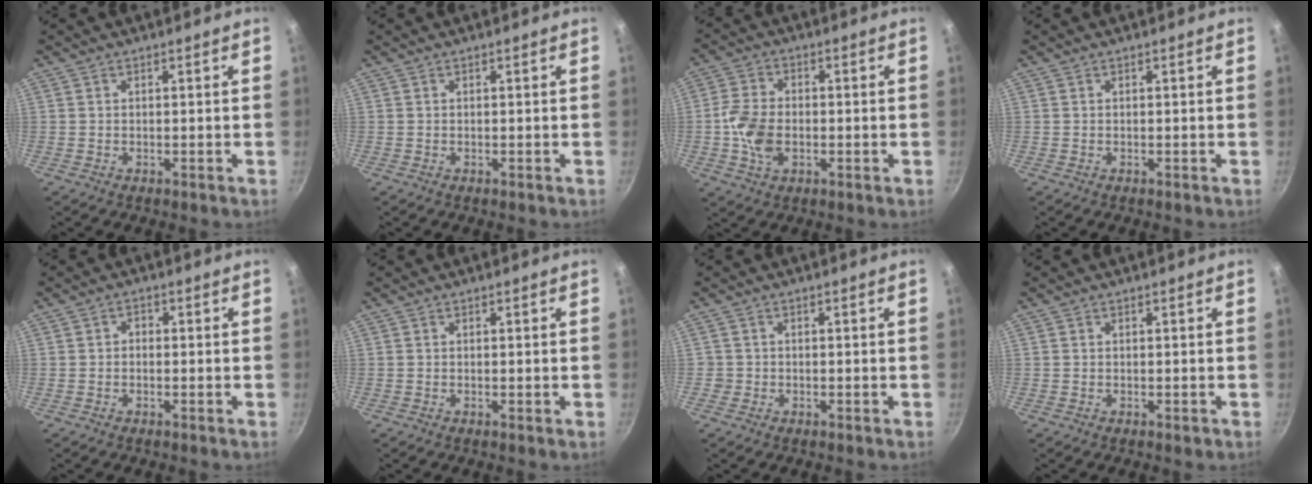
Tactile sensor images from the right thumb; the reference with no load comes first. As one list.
[{"total": 0.0}, {"total": 8.3, "force": [-1.3, 5.5, 6.0], "torque": [-0.117, 0.013, -0.031]}, {"total": 0.0}, {"total": 1.6, "force": [-0.2, 1.3, 0.8], "torque": [-0.012, 0.008, -0.008]}, {"total": 0.0}, {"total": 1.4, "force": [-0.4, 1.4, 0.2], "torque": [0.002, 0.006, -0.006]}, {"total": 0.7, "force": [-0.2, 0.5, 0.5], "torque": [-0.004, 0.002, -0.003]}]